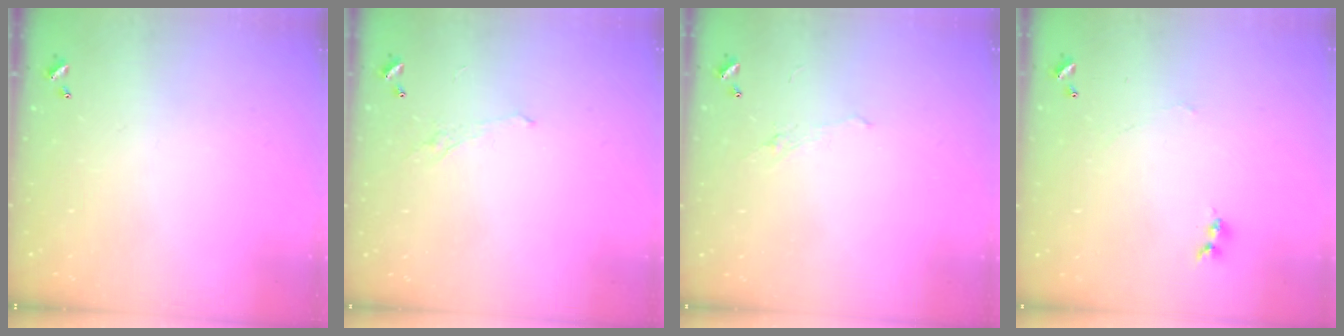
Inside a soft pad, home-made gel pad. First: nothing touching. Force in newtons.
{"total": 1.1, "press": 0.8, "slide": 0.7}
{"total": 0.9, "press": 0.5, "slide": 0.7}
{"total": 1.2, "press": 1.1, "slide": 0.3}